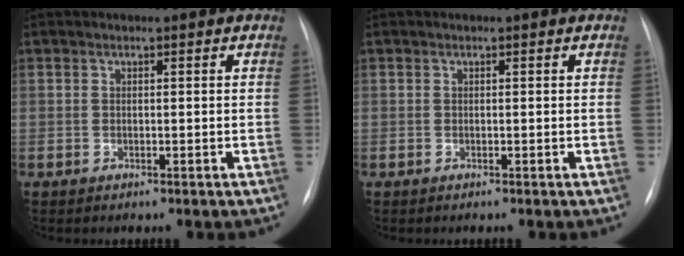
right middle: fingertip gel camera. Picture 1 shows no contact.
{"total": 0.0}